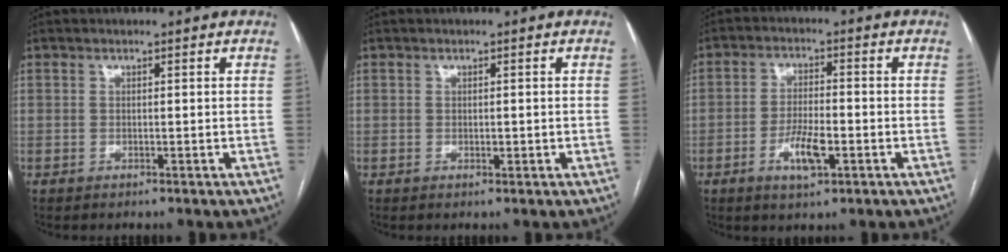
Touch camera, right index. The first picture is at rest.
{"total": 0.9, "force": [-0.1, 0.4, 0.8], "torque": [-0.012, -0.001, 0.001]}
{"total": 6.2, "force": [-2.4, 1.8, 5.5], "torque": [-0.105, -0.003, -0.039]}